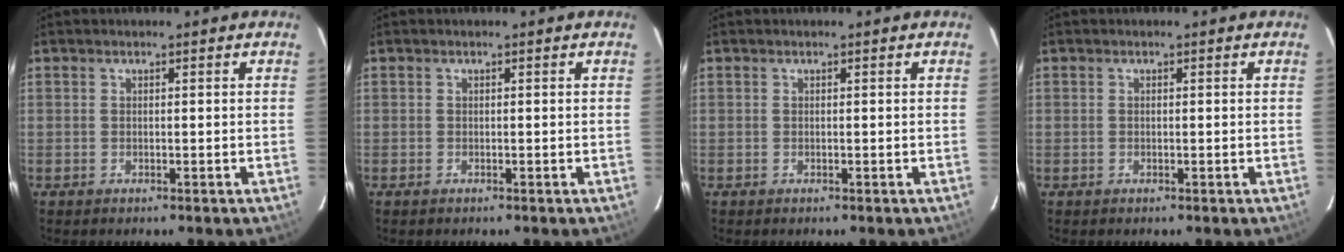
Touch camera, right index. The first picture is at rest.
{"total": 0.0}
{"total": 0.0}
{"total": 0.0}